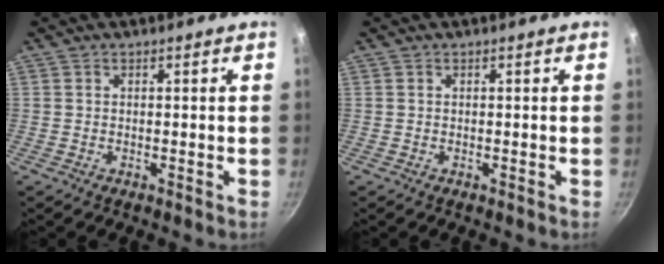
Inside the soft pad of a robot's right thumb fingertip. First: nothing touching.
{"total": 0.0}